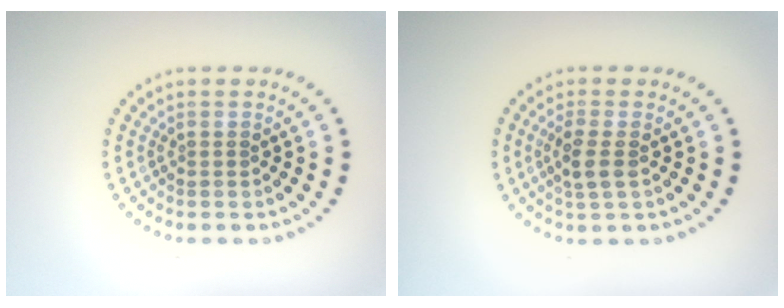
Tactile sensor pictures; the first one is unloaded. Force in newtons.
{"total": 2.4, "press": 2.1, "slide": 1.0}